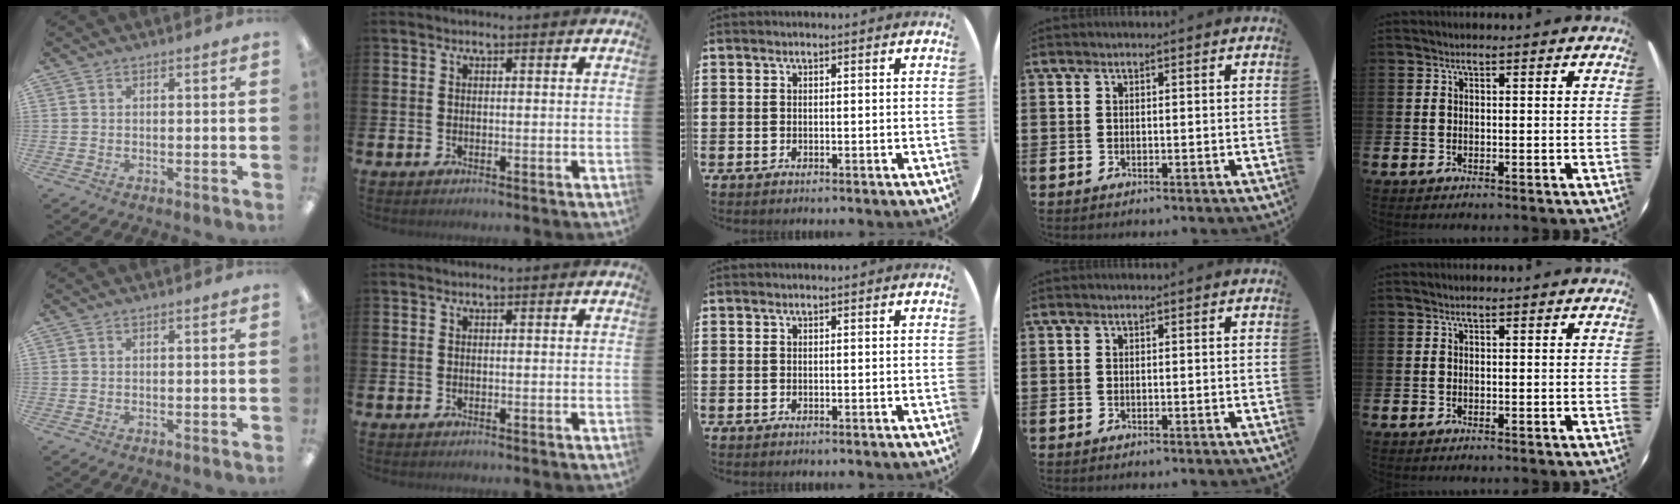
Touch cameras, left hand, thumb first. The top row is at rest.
{}